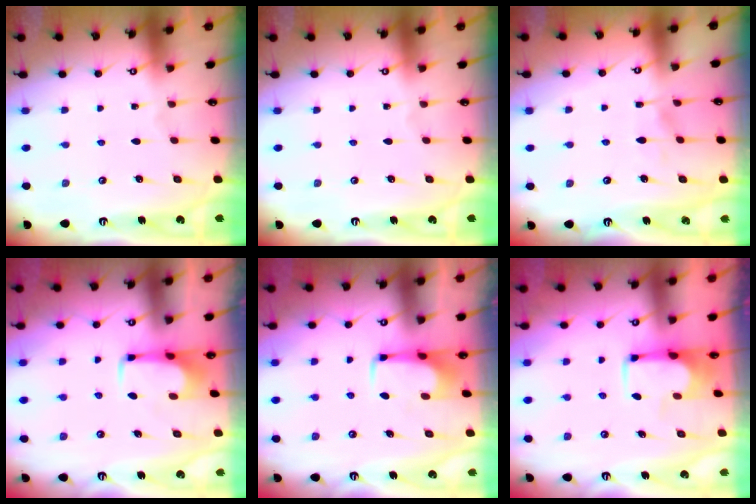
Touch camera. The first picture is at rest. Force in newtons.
{"total": 0.0}
{"total": 4.4, "press": 4.4, "slide": 0.5}
{"total": 1.7, "press": 1.7, "slide": 0.4}
{"total": 1.6, "press": 1.6, "slide": 0.5}
{"total": 3.3, "press": 3.3, "slide": 0.4}